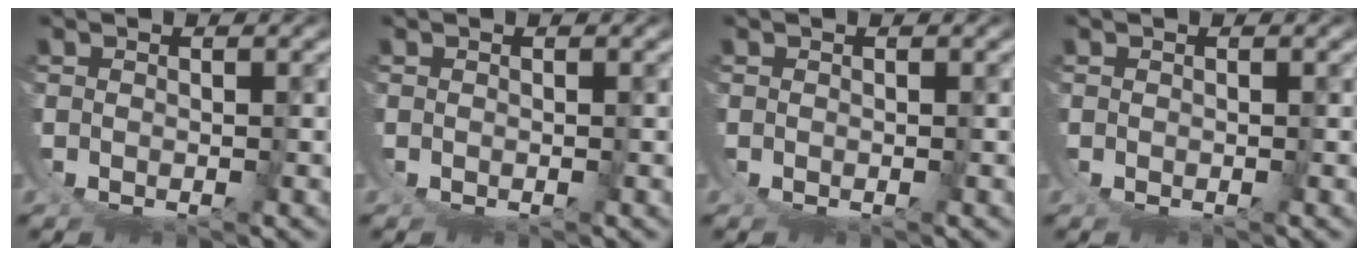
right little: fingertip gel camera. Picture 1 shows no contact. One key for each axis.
{"total": 0.0}
{"total": 0.0}
{"total": 0.0}